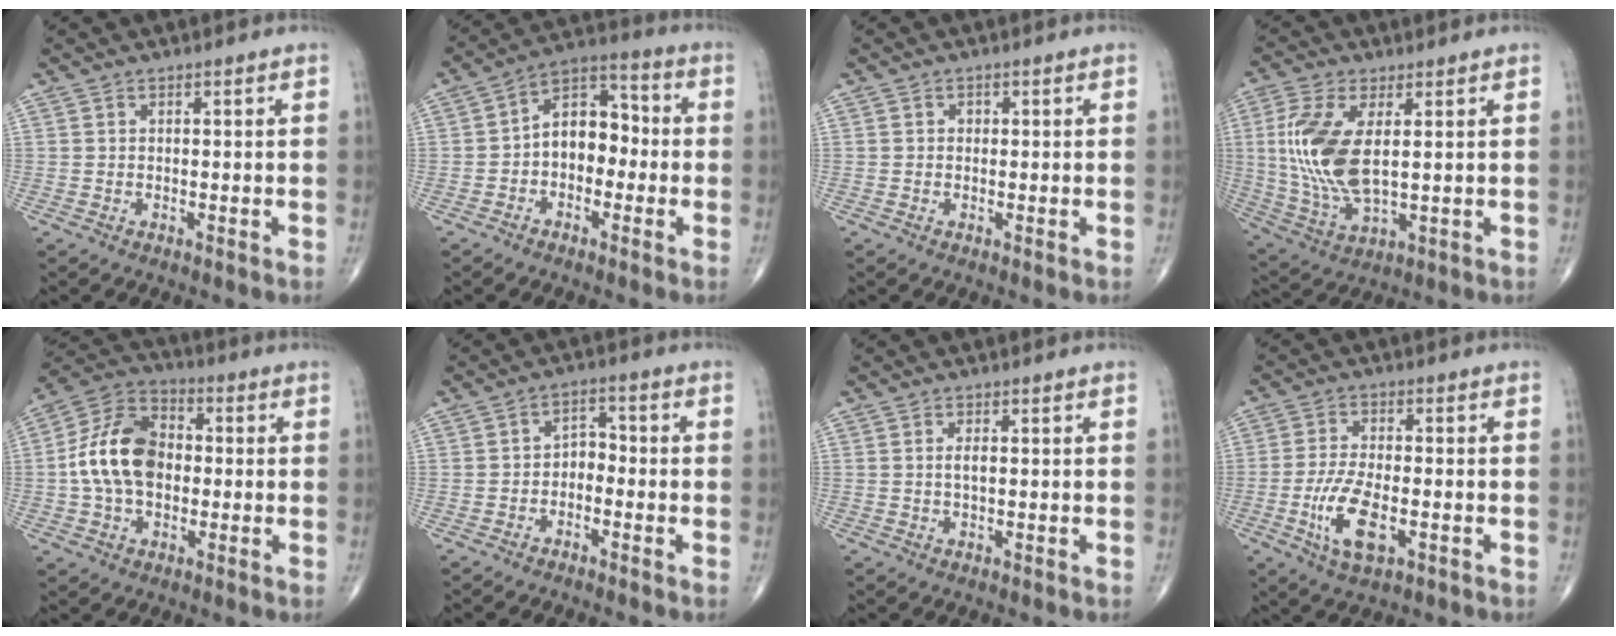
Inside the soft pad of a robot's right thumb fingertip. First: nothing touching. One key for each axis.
{"total": 10.0, "fx": -1.3, "fy": 6.8, "fz": 7.2, "tx": -0.083, "ty": 0.041, "tz": -0.040}
{"total": 0.8, "fx": 0.1, "fy": 0.7, "fz": 0.3, "tx": 0.000, "ty": 0.002, "tz": -0.001}
{"total": 14.0, "fx": 1.9, "fy": 6.4, "fz": 12.3, "tx": -0.275, "ty": -0.011, "tz": 0.047}
{"total": 14.5, "fx": -0.3, "fy": 9.8, "fz": 10.6, "tx": -0.182, "ty": 0.031, "tz": -0.014}
{"total": 4.4, "fx": -1.8, "fy": 3.0, "fz": 2.6, "tx": -0.024, "ty": 0.034, "tz": -0.043}
{"total": 1.6, "fx": 0.1, "fy": 0.6, "fz": 1.5, "tx": -0.030, "ty": 0.000, "tz": 0.002}
{"total": 9.0, "fx": -2.9, "fy": 3.8, "fz": 7.6, "tx": -0.157, "ty": 0.003, "tz": -0.052}